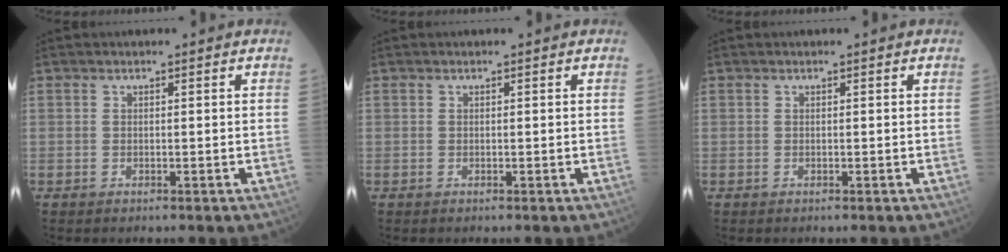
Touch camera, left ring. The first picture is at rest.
{"total": 0.0}
{"total": 0.0}